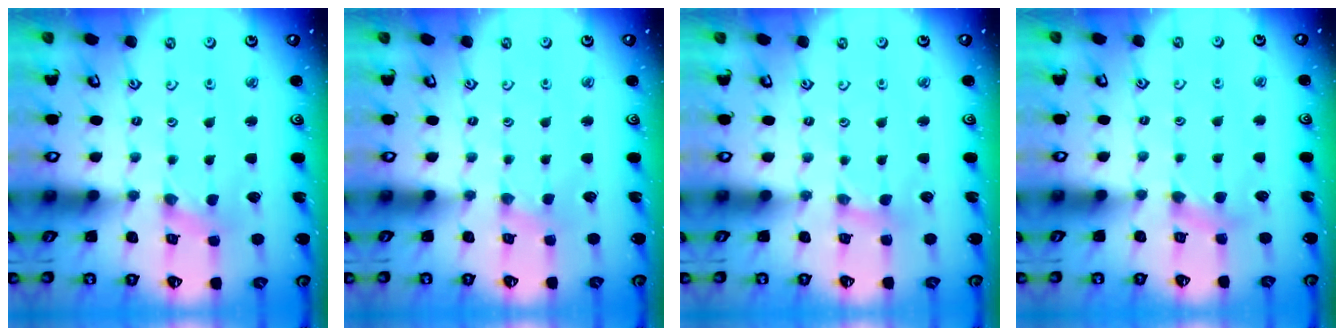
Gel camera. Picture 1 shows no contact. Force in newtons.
{"total": 0.0}
{"total": 2.0, "press": 2.0, "slide": 0.3}
{"total": 4.7, "press": 4.7, "slide": 0.5}